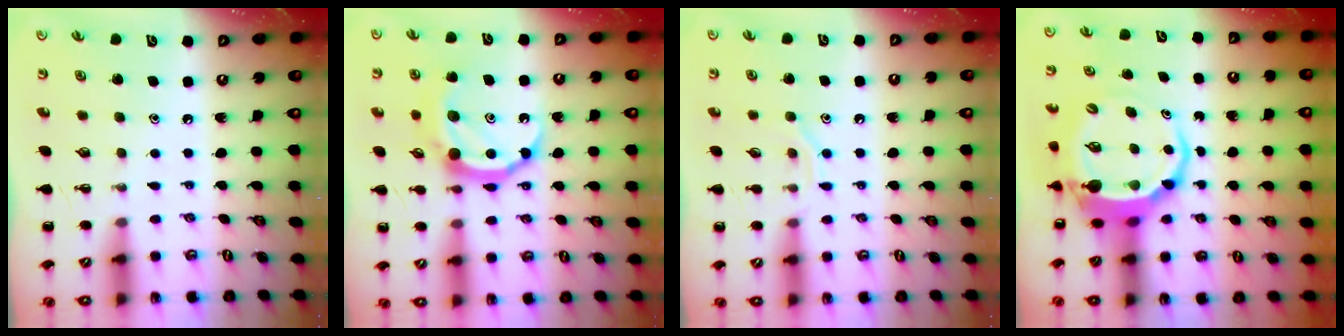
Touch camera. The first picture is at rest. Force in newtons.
{"total": 12.4, "press": 12.4, "slide": 0.8}
{"total": 6.6, "press": 6.6, "slide": 1.1}
{"total": 7.2, "press": 7.1, "slide": 1.2}